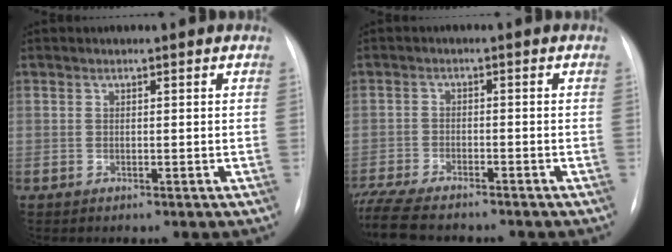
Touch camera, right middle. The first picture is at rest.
{"total": 12.9, "force": [-10.9, 3.3, 6.0], "torque": [-0.140, -0.020, -0.171]}